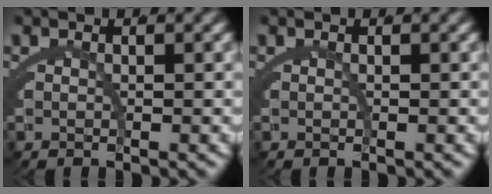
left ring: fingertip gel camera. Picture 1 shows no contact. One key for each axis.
{"total": 0.0}